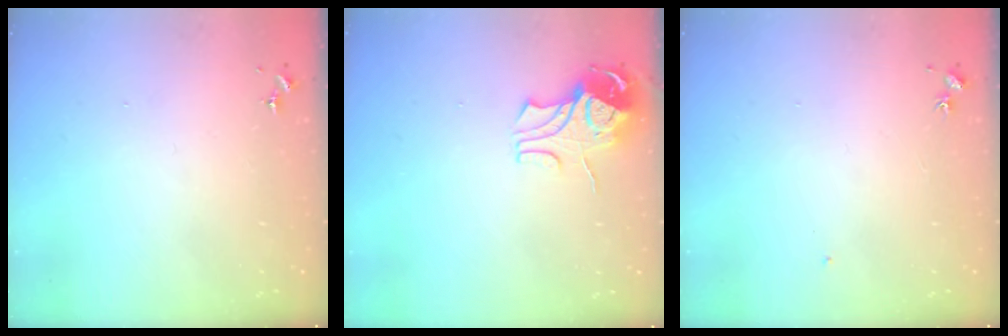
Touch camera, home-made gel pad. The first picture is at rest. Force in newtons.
{"total": 9.3, "press": 9.3, "slide": 1.2}
{"total": 4.4, "press": 4.4, "slide": 0.5}